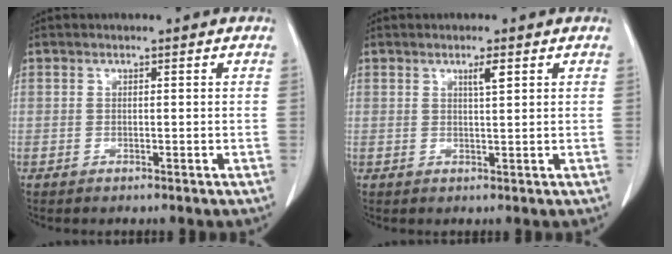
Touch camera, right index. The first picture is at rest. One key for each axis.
{"total": 1.8, "fx": 0.9, "fy": 0.0, "fz": 1.6, "tx": -0.031, "ty": -0.001, "tz": 0.015}